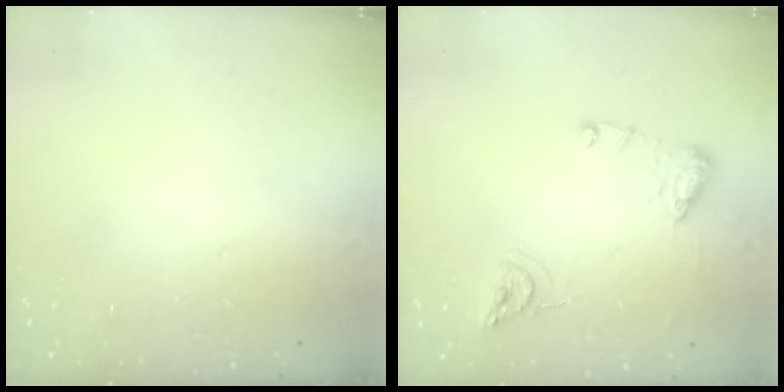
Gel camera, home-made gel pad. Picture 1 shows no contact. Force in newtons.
{"total": 11.2, "press": 11.1, "slide": 1.1}